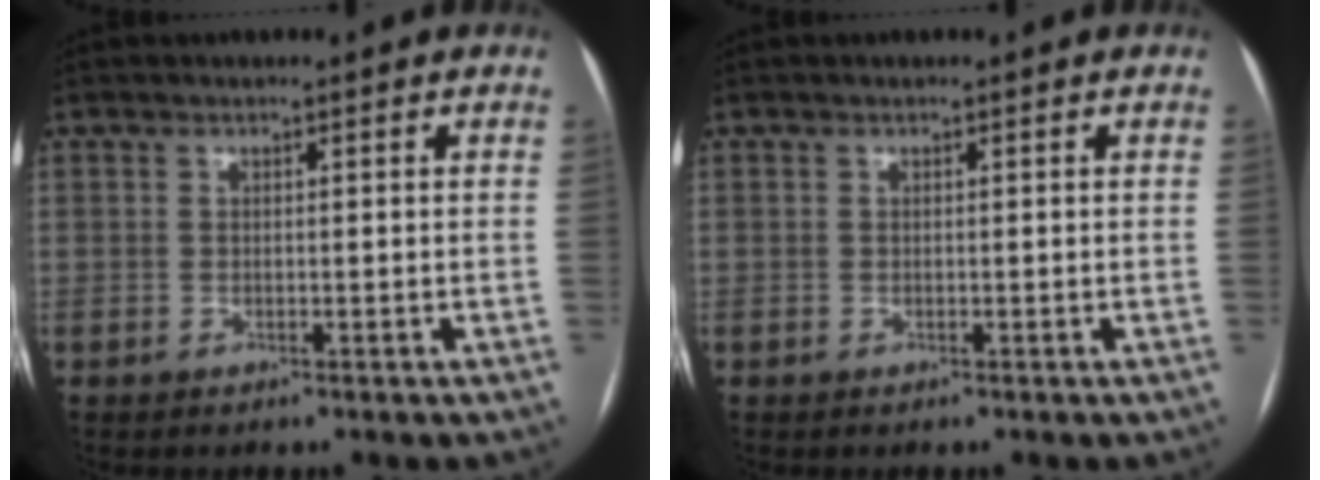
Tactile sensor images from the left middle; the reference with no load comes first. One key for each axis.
{"total": 0.0}